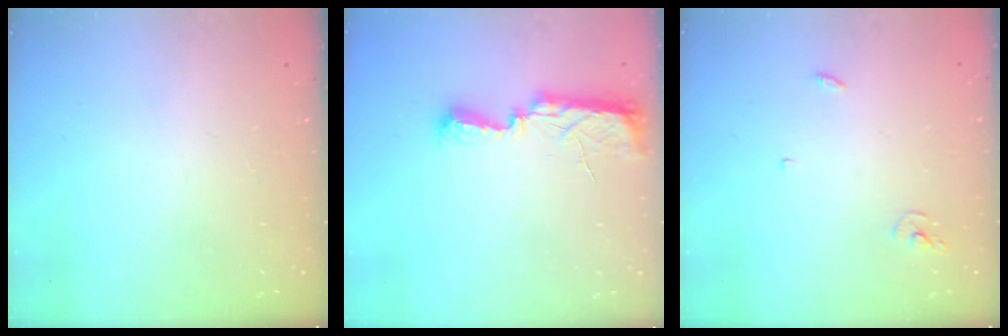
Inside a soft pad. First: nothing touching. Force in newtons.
{"total": 8.1, "press": 8.0, "slide": 1.2}
{"total": 3.3, "press": 3.2, "slide": 0.3}